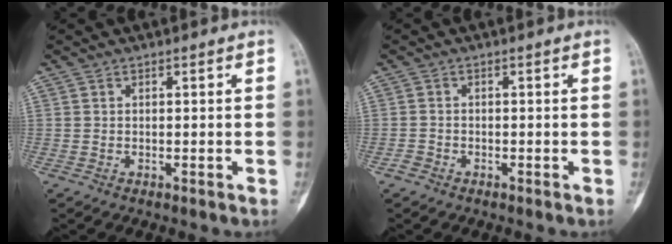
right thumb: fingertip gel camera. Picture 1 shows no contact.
{"total": 1.2, "force": [-0.9, 0.8, 0.2], "torque": [-0.002, 0.003, -0.021]}